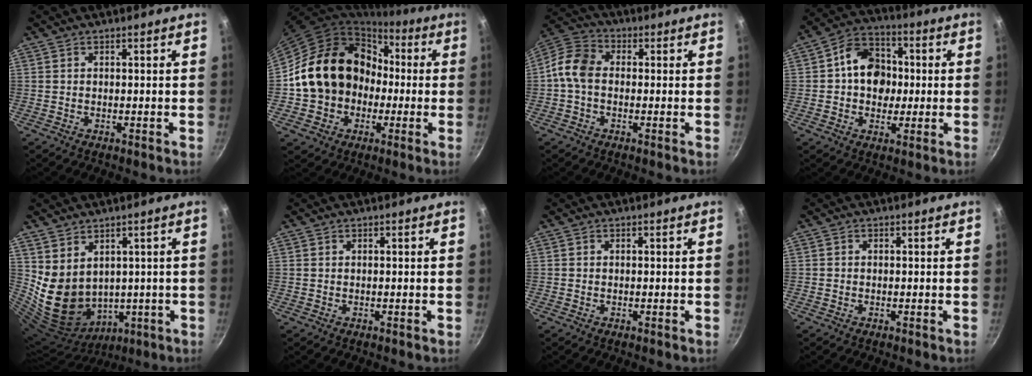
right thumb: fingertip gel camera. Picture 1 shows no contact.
{"total": 19.0, "force": [-0.4, 16.0, 10.1], "torque": [-0.142, 0.053, 0.003]}
{"total": 7.7, "force": [-0.8, 5.7, 5.1], "torque": [-0.092, 0.028, -0.035]}
{"total": 11.8, "force": [0.7, 9.6, 6.8], "torque": [-0.068, 0.017, -0.005]}
{"total": 12.5, "force": [2.5, 10.0, 7.1], "torque": [-0.111, -0.013, 0.085]}
{"total": 0.0}
{"total": 0.0}
{"total": 0.5, "force": [-0.2, 0.5, 0.1], "torque": [-0.001, 0.002, -0.005]}